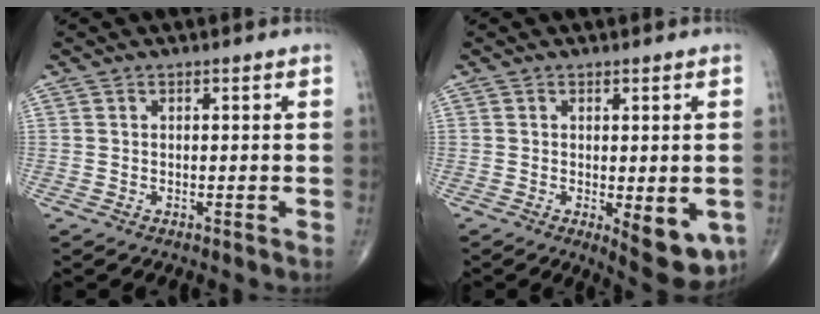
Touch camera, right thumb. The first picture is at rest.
{"total": 8.4, "force": [-2.2, 3.2, 7.4], "torque": [-0.079, -0.016, -0.022]}